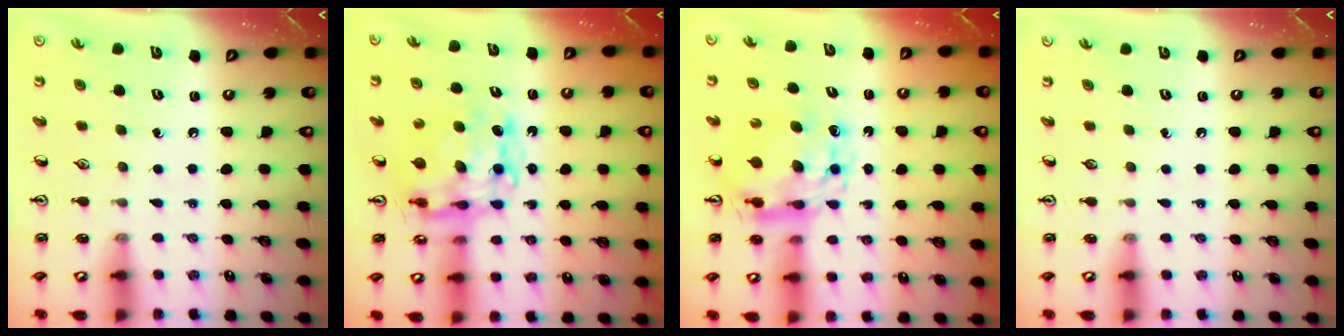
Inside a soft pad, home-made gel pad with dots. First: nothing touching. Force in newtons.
{"total": 11.6, "press": 11.5, "slide": 0.9}
{"total": 9.7, "press": 9.7, "slide": 0.8}
{"total": 0.0}